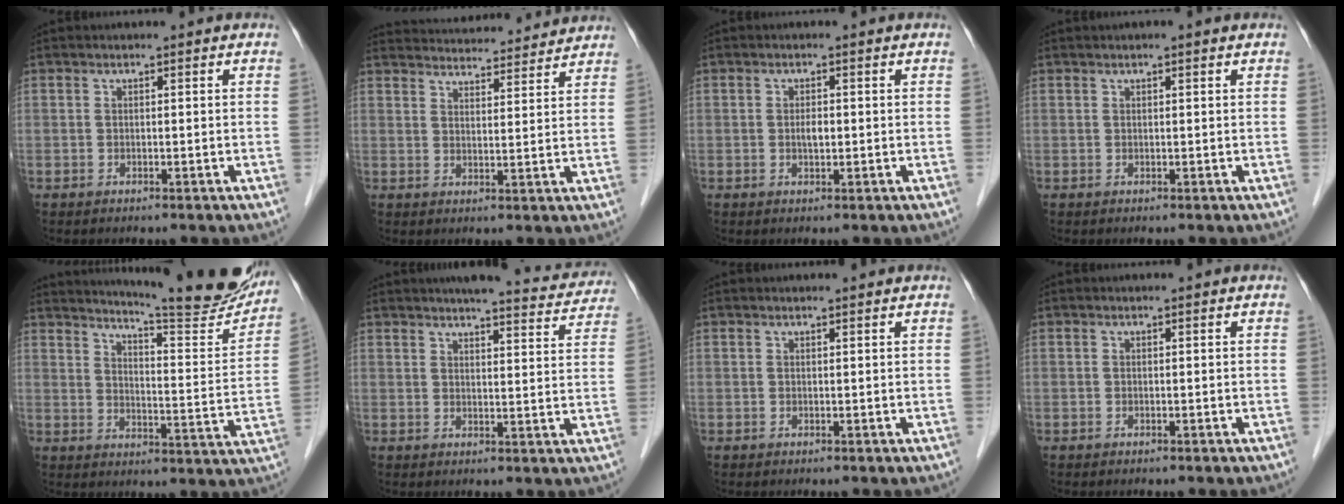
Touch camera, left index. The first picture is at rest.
{"total": 16.7, "force": [16.1, 2.3, 3.8], "torque": [-0.056, 0.028, 0.216]}
{"total": 1.5, "force": [-0.2, 0.6, 1.3], "torque": [-0.023, -0.002, -0.001]}
{"total": 0.9, "force": [0.6, 0.1, 0.7], "torque": [-0.013, 0.009, 0.011]}
{"total": 21.5, "force": [19.6, 1.4, 8.9], "torque": [-0.124, -0.073, 0.243]}
{"total": 14.0, "force": [13.0, 2.2, 4.8], "torque": [-0.044, -0.018, 0.137]}
{"total": 1.0, "force": [0.9, 0.0, 0.3], "torque": [-0.005, 0.007, 0.016]}
{"total": 0.0}